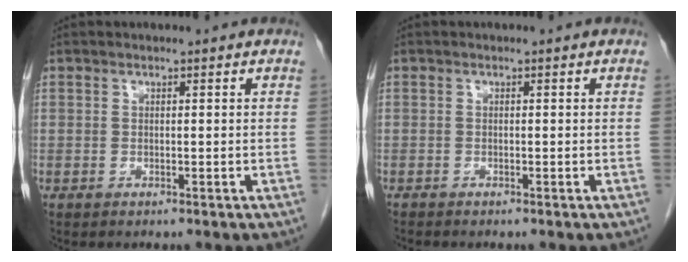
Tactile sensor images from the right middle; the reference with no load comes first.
{"total": 0.5, "force": [-0.5, 0.0, 0.0], "torque": [-0.007, -0.001, -0.013]}